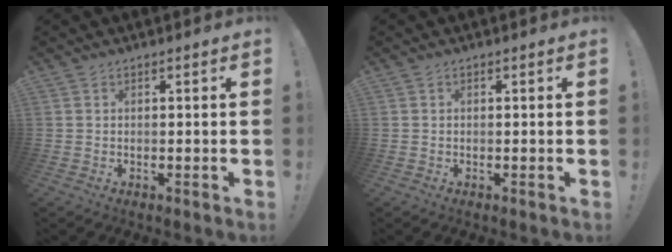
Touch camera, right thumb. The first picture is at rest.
{"total": 0.5, "force": [-0.4, 0.1, 0.2], "torque": [-0.004, 0.001, -0.008]}